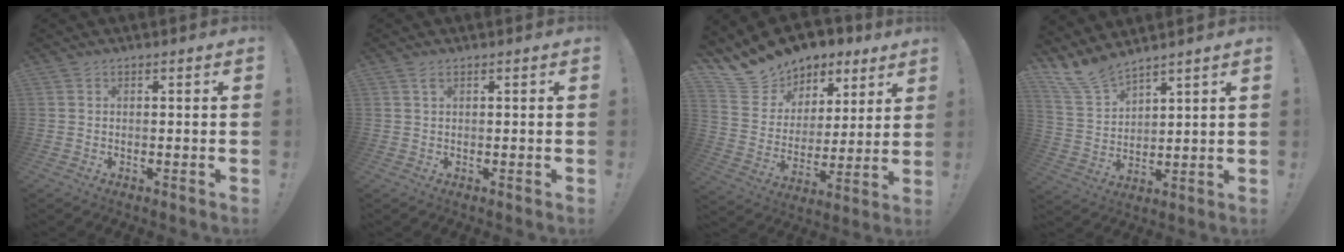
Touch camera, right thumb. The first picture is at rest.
{"total": 1.1, "force": [0.6, 0.5, 0.8], "torque": [-0.009, -0.002, 0.009]}
{"total": 12.9, "force": [10.8, 7.0, 1.4], "torque": [-0.042, -0.093, 0.207]}
{"total": 9.4, "force": [8.7, 2.7, 2.7], "torque": [-0.071, -0.057, 0.168]}